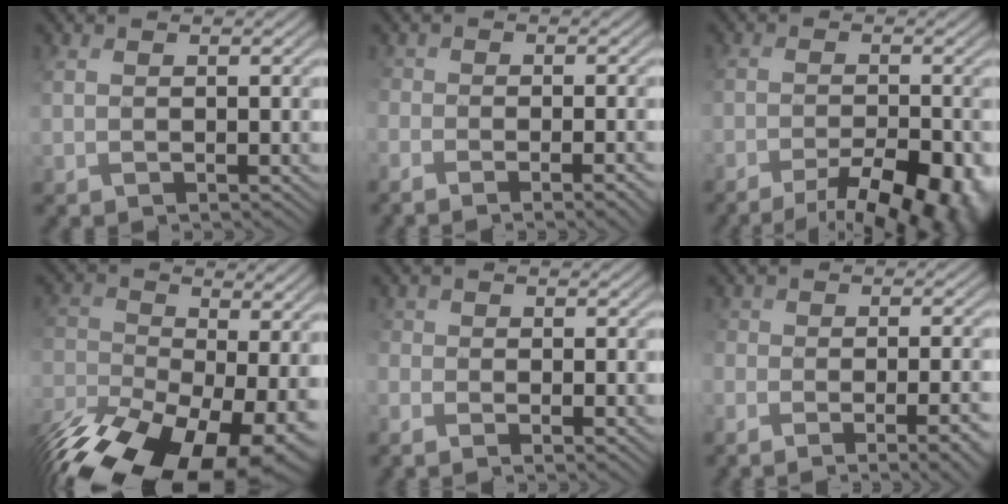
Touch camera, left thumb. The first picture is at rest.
{"total": 6.1, "force": [-3.5, 2.6, 4.2], "torque": [-0.059, -0.010, -0.040]}
{"total": 9.3, "force": [-6.7, 2.9, 5.7], "torque": [-0.088, -0.013, -0.088]}
{"total": 19.5, "force": [-11.9, 9.6, 12.2], "torque": [-0.272, -0.058, -0.179]}
{"total": 3.4, "force": [-2.2, 1.5, 2.2], "torque": [-0.050, -0.012, -0.031]}
{"total": 9.2, "force": [-5.5, 3.4, 6.6], "torque": [-0.076, -0.008, -0.058]}